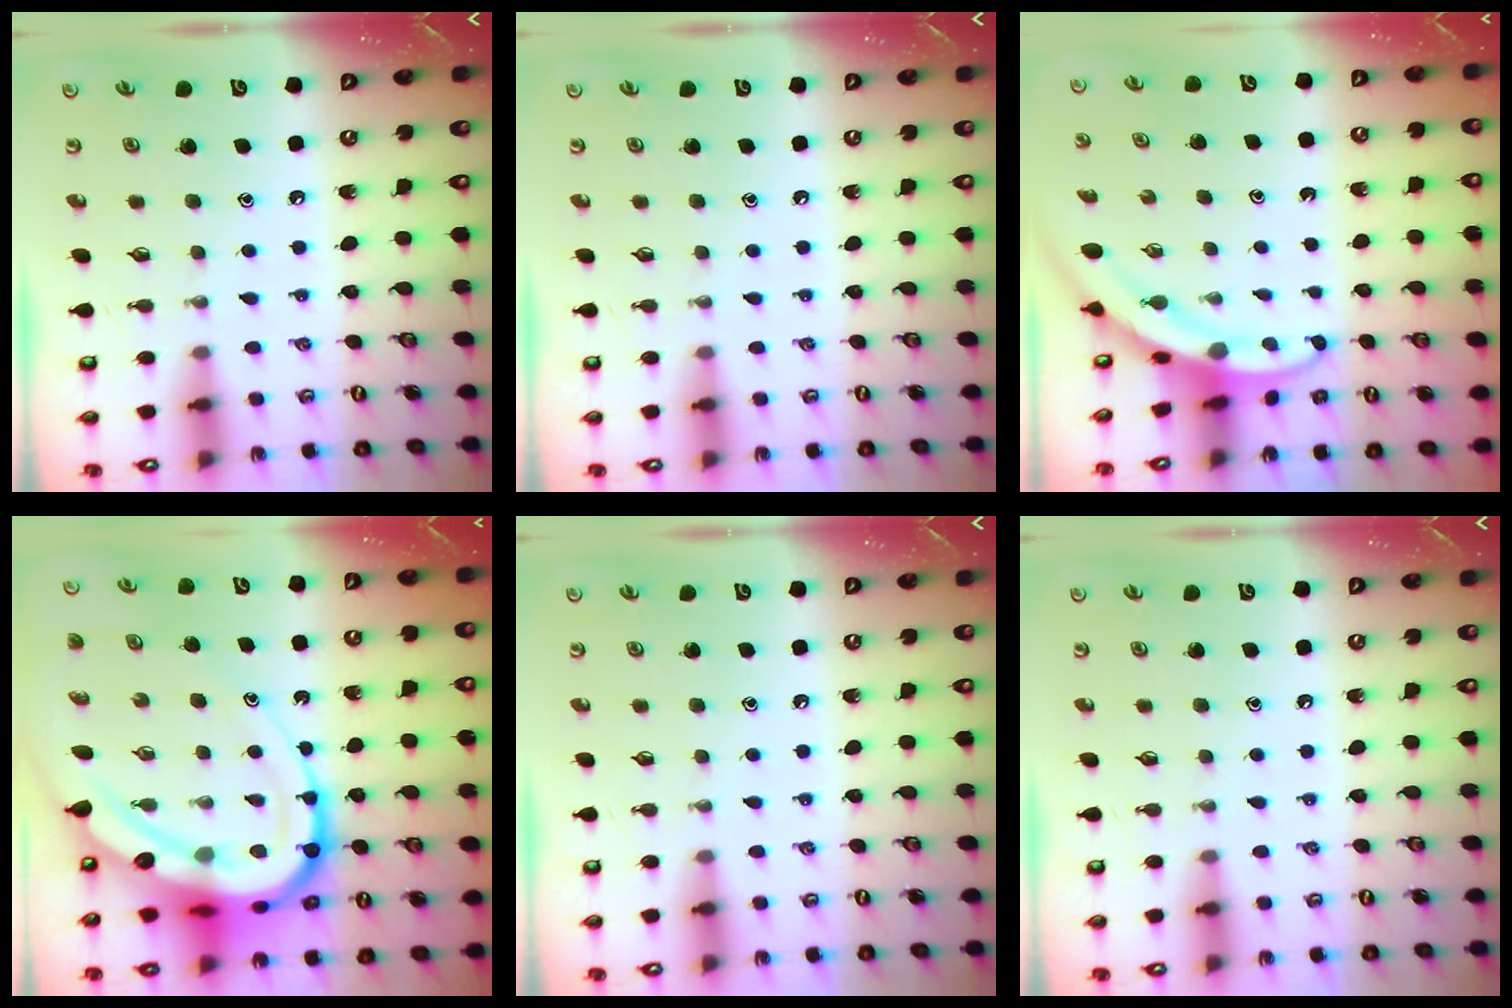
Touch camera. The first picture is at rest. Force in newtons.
{"total": 0.0}
{"total": 3.3, "press": 3.3, "slide": 0.2}
{"total": 22.8, "press": 22.6, "slide": 2.4}
{"total": 0.0}
{"total": 0.0}